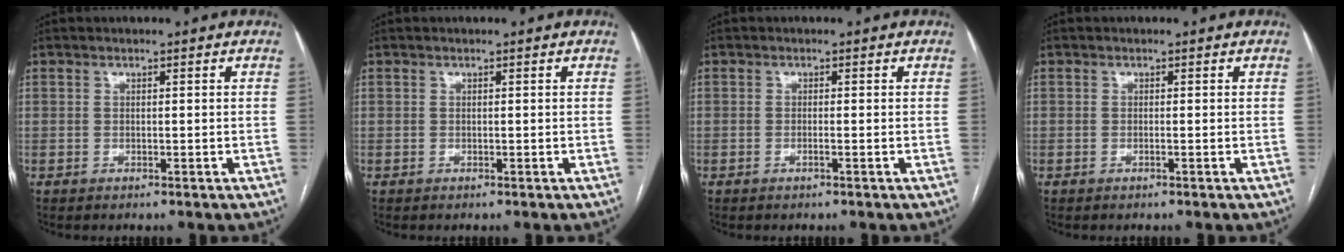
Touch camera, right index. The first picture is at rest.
{"total": 0.0}
{"total": 0.6, "force": [-0.2, -0.1, 0.5], "torque": [-0.012, 0.002, -0.003]}
{"total": 0.0}